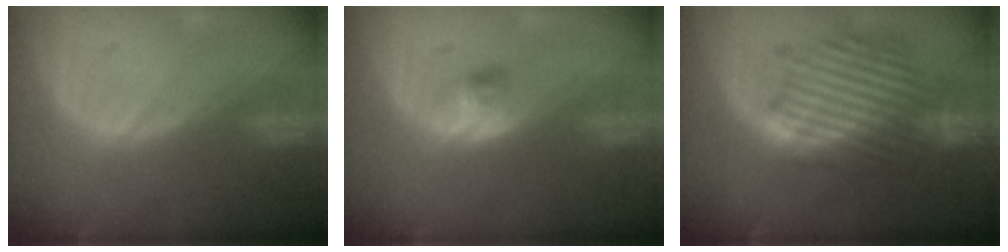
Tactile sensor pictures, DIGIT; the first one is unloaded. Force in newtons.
{"total": 2.6, "press": 2.4, "slide": 1.2}
{"total": 9.4, "press": 9.4, "slide": 0.2}